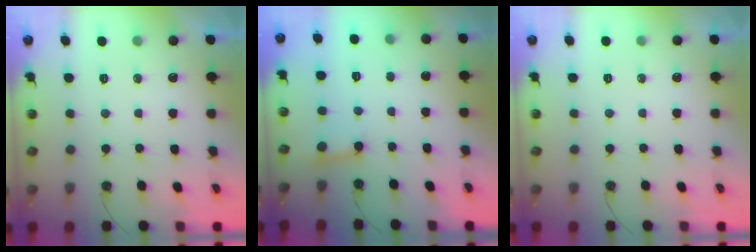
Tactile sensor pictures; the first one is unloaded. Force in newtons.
{"total": 2.5, "press": 2.5, "slide": 0.4}
{"total": 0.0}